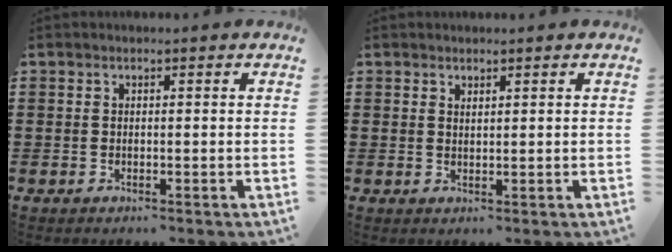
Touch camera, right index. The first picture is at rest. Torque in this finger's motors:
{"motor_torque": [-0.38, 0.24, -0.05, 0.00]}